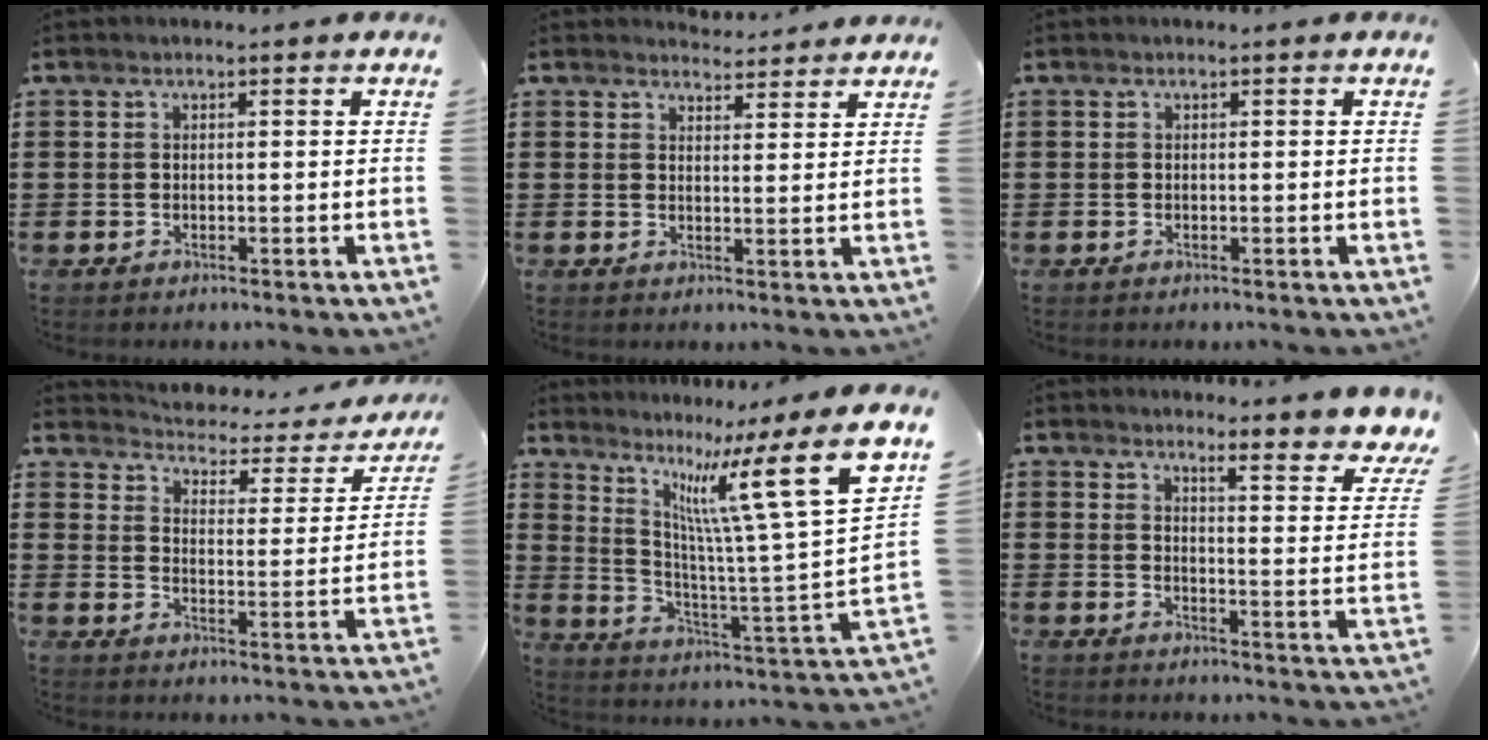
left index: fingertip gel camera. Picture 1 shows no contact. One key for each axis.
{"total": 3.2, "fx": 3.1, "fy": 0.6, "fz": 0.1, "tx": -0.003, "ty": -0.012, "tz": 0.058}
{"total": 0.0}
{"total": 2.8, "fx": 2.7, "fy": 0.7, "fz": 0.4, "tx": -0.028, "ty": -0.024, "tz": 0.037}
{"total": 15.1, "fx": 8.0, "fy": 1.0, "fz": 12.7, "tx": -0.232, "ty": -0.059, "tz": 0.114}
{"total": 4.6, "fx": 4.1, "fy": -0.3, "fz": 2.2, "tx": -0.048, "ty": -0.037, "tz": 0.060}